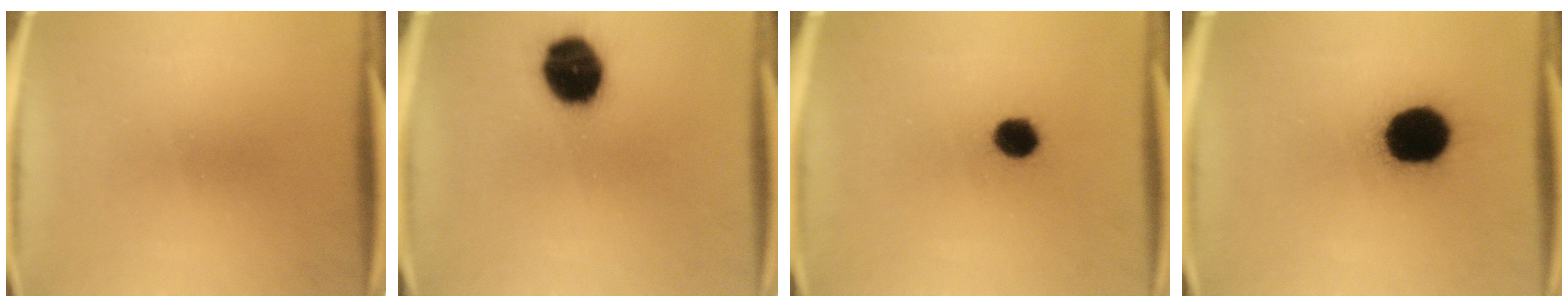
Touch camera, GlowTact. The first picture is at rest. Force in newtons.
{"total": 14.4}
{"total": 6.1}
{"total": 18.4}